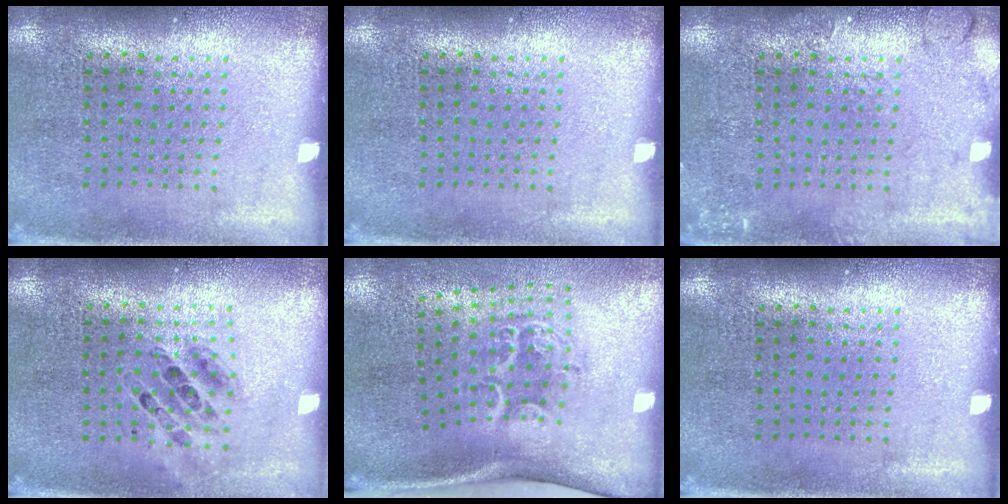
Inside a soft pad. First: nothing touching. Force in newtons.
{"total": 0.0}
{"total": 1.9, "press": 1.8, "slide": 0.2}
{"total": 0.6, "press": 0.6, "slide": 0.1}
{"total": 2.2, "press": 1.3, "slide": 1.8}
{"total": 0.0}